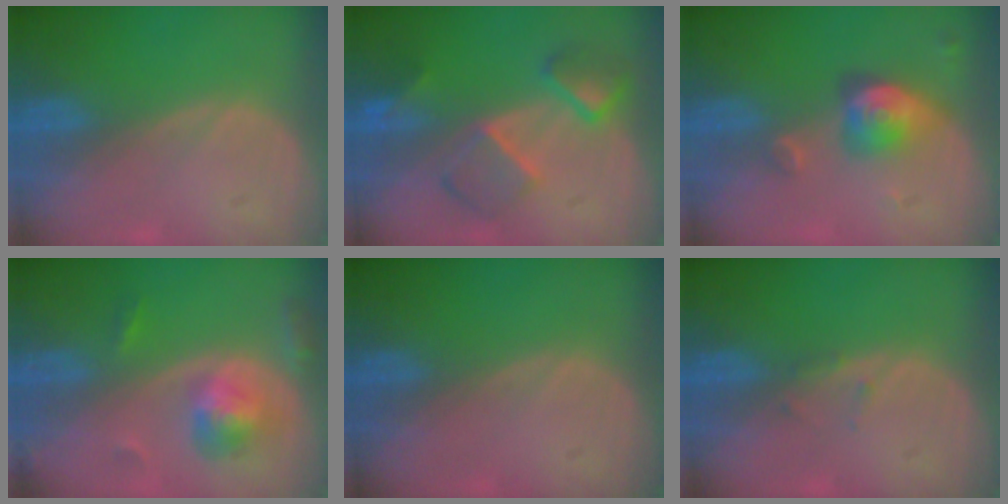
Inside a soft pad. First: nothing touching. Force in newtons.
{"total": 6.8, "press": 6.6, "slide": 1.2}
{"total": 5.1, "press": 4.7, "slide": 1.9}
{"total": 5.7, "press": 5.3, "slide": 1.9}
{"total": 0.0}
{"total": 0.8, "press": 0.8, "slide": 0.2}